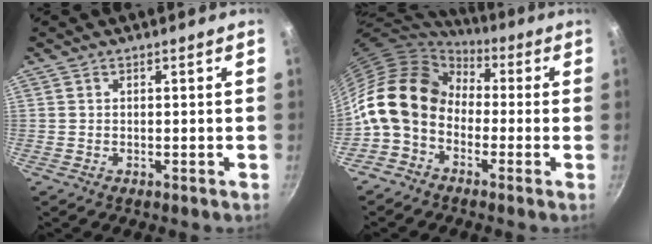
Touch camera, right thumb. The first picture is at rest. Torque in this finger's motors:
{"motor_torque": [1.72, 2.96, 1.32, -1.45, 0.58]}